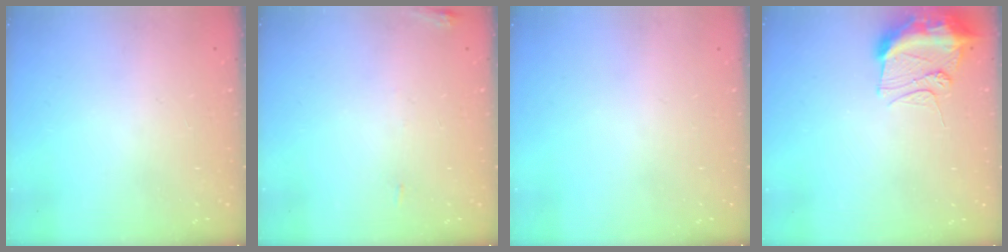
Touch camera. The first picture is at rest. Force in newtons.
{"total": 5.4, "press": 5.3, "slide": 1.0}
{"total": 0.0}
{"total": 9.9, "press": 9.8, "slide": 1.4}